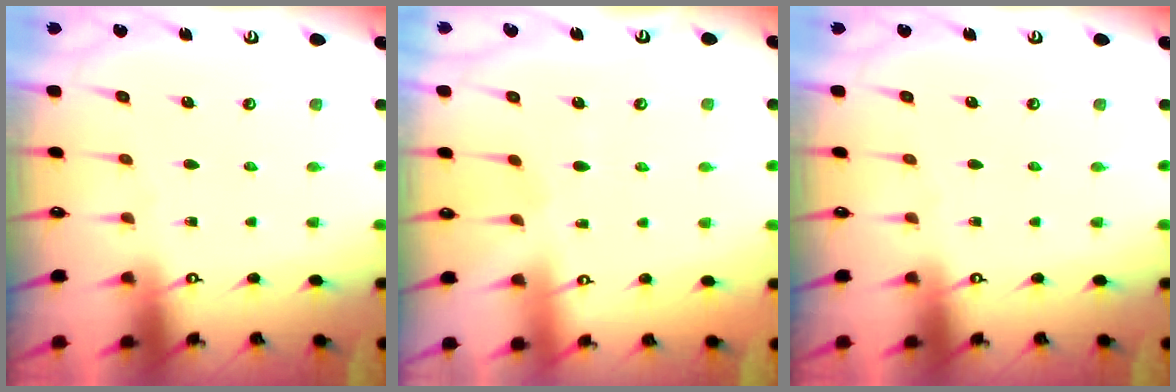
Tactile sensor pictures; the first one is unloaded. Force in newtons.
{"total": 2.8, "press": 2.8, "slide": 0.4}
{"total": 0.0}